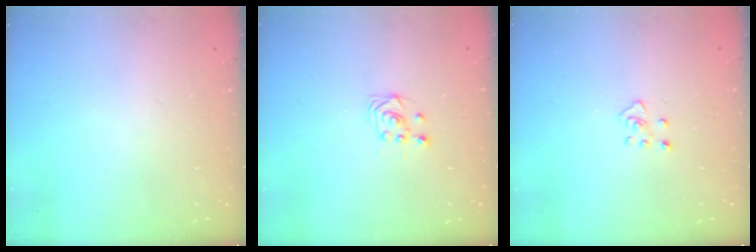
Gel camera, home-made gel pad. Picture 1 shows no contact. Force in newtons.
{"total": 2.5, "press": 2.2, "slide": 1.2}
{"total": 3.5, "press": 3.4, "slide": 0.6}